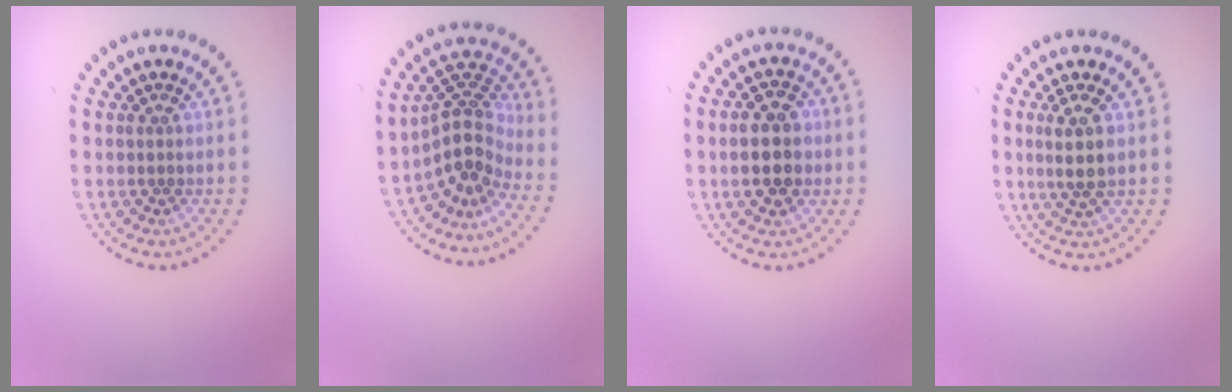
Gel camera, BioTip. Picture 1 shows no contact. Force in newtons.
{"total": 3.9, "press": 2.8, "slide": 2.8}
{"total": 4.6, "press": 4.6, "slide": 0.2}
{"total": 2.4, "press": 2.2, "slide": 1.0}